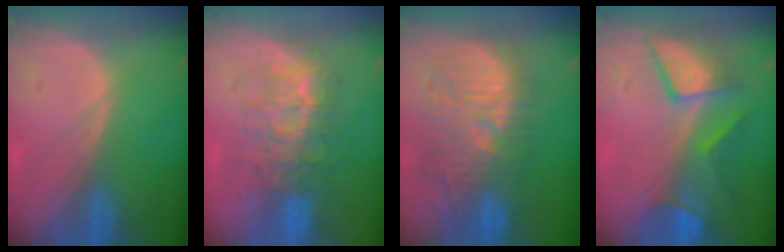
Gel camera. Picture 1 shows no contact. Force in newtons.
{"total": 8.4, "press": 8.0, "slide": 2.6}
{"total": 12.0, "press": 11.5, "slide": 3.4}
{"total": 7.7, "press": 7.7, "slide": 0.7}